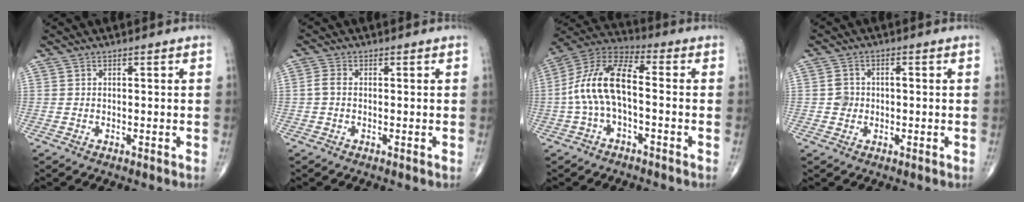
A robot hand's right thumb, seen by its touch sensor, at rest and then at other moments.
{"total": 1.8, "force": [-0.2, 1.1, 1.4], "torque": [-0.027, 0.002, -0.008]}
{"total": 12.9, "force": [-1.3, 5.9, 11.4], "torque": [-0.232, 0.045, -0.034]}
{"total": 3.2, "force": [-0.2, 2.7, 1.6], "torque": [-0.015, 0.009, -0.004]}